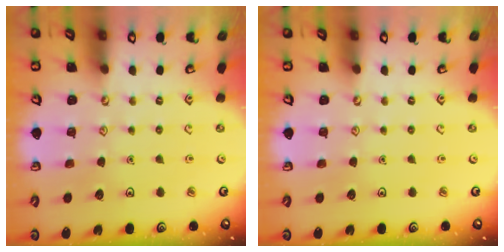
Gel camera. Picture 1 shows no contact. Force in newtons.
{"total": 0.0}